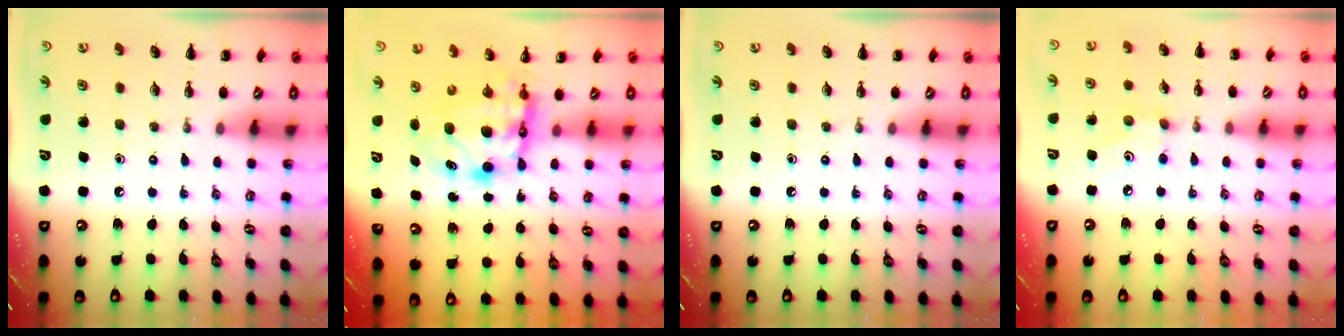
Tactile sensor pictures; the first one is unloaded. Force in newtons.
{"total": 8.1, "press": 7.9, "slide": 1.8}
{"total": 0.0}
{"total": 3.0, "press": 2.8, "slide": 0.9}